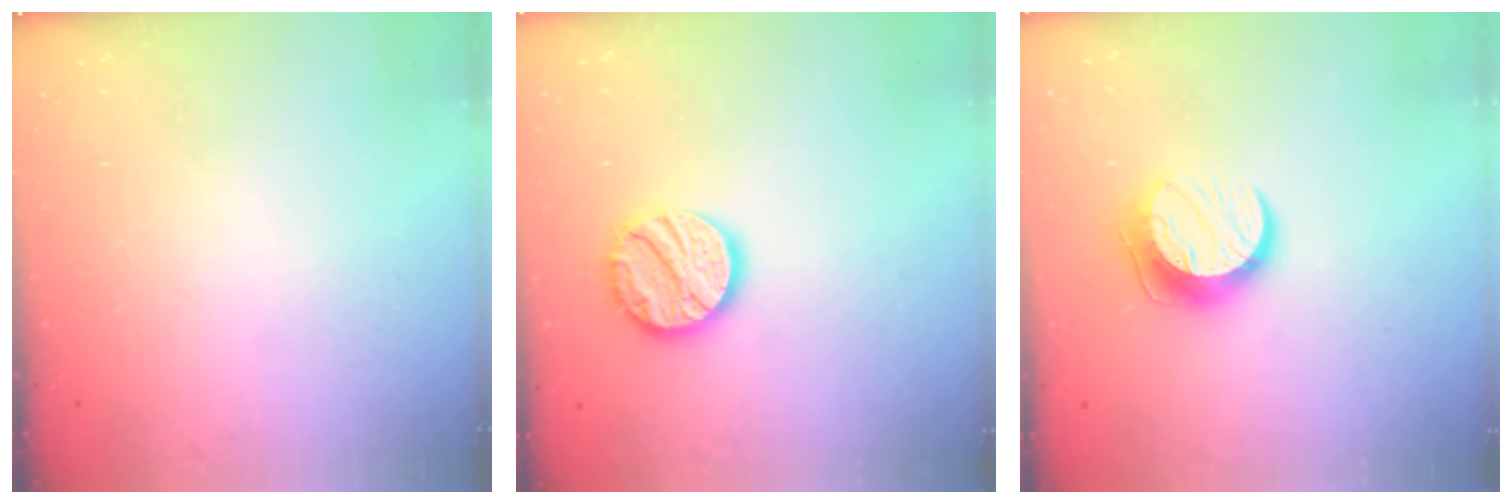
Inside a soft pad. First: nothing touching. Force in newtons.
{"total": 14.6, "press": 14.6, "slide": 1.1}
{"total": 10.2, "press": 10.2, "slide": 0.6}